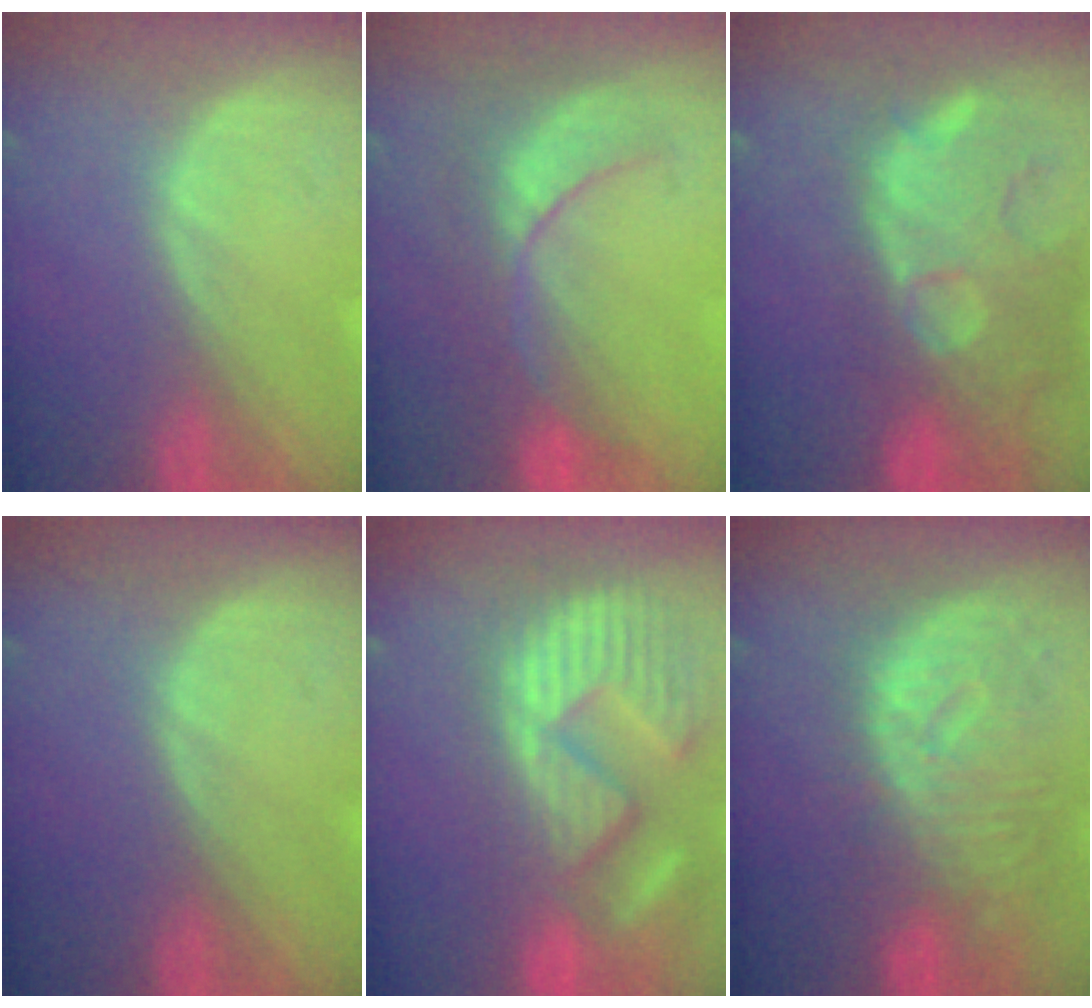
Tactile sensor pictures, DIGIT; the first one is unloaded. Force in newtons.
{"total": 7.9, "press": 7.4, "slide": 2.6}
{"total": 14.0, "press": 11.5, "slide": 8.1}
{"total": 0.0}
{"total": 14.9, "press": 12.3, "slide": 8.5}
{"total": 10.8, "press": 9.6, "slide": 4.9}